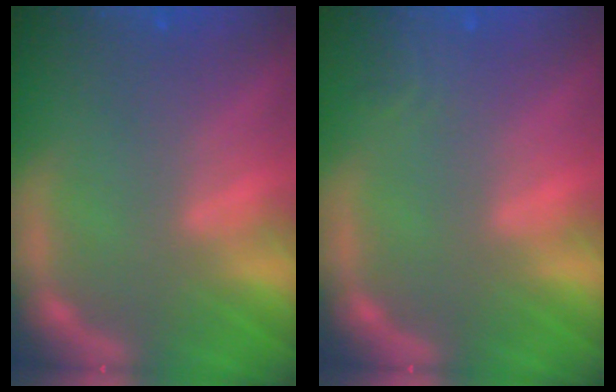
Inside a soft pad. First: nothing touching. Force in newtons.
{"total": 1.4}